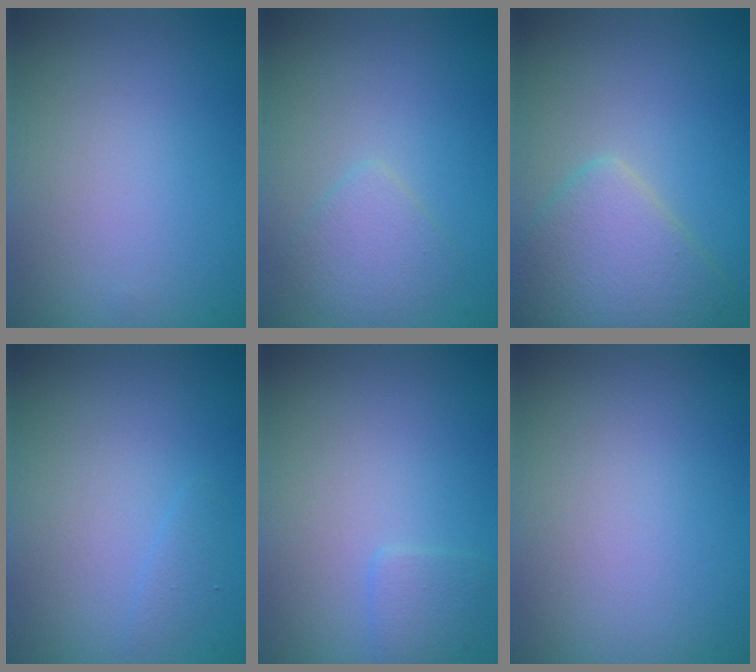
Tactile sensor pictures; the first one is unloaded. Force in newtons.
{"total": 2.0, "press": 2.0, "slide": 0.1}
{"total": 4.8, "press": 4.8, "slide": 0.2}
{"total": 0.7, "press": 0.7, "slide": 0.1}
{"total": 1.2, "press": 1.2, "slide": 0.1}
{"total": 0.0}